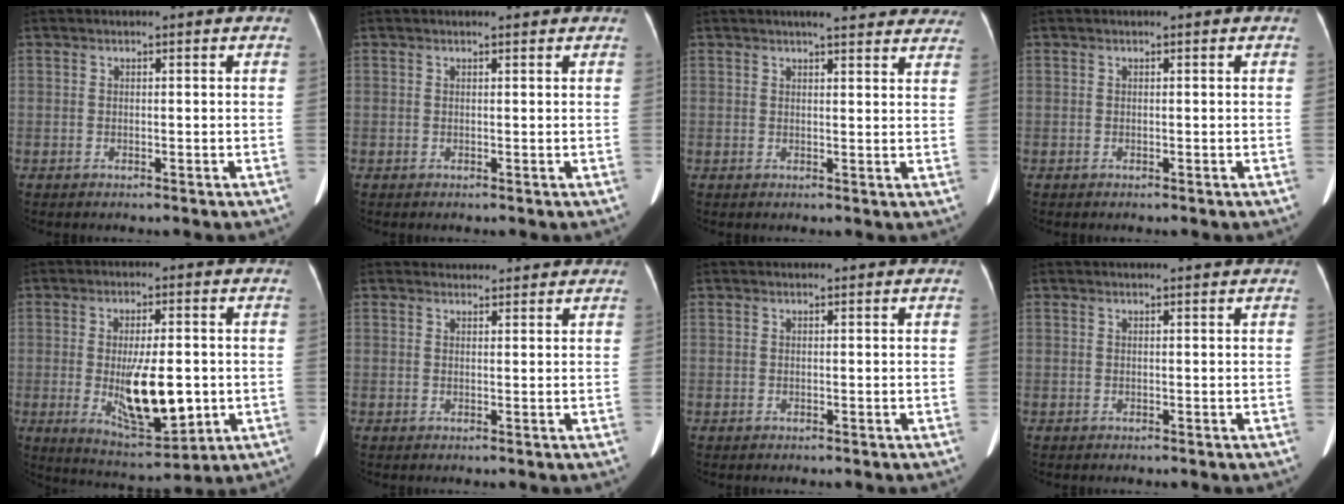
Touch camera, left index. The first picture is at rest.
{"total": 1.3, "force": [1.3, 0.2, 0.3], "torque": [-0.012, 0.002, 0.014]}
{"total": 13.4, "force": [12.2, 2.6, 5.0], "torque": [-0.035, 0.003, 0.124]}
{"total": 0.0}
{"total": 11.4, "force": [-1.6, 3.5, 10.8], "torque": [-0.185, -0.025, -0.013]}
{"total": 4.0, "force": [3.8, 1.1, 0.1], "torque": [-0.001, 0.020, 0.046]}
{"total": 1.1, "force": [1.0, 0.1, 0.2], "torque": [-0.009, 0.011, 0.014]}
{"total": 1.2, "force": [1.1, -0.2, 0.2], "torque": [-0.011, 0.001, 0.015]}